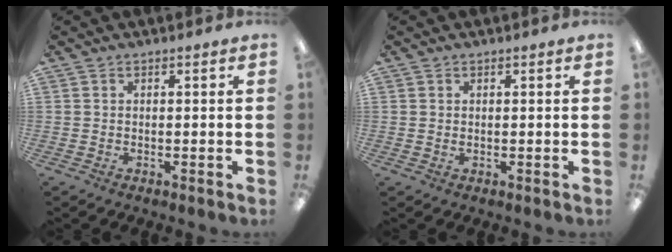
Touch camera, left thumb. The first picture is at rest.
{"total": 0.6, "force": [0.4, 0.5, 0.1], "torque": [0.004, -0.003, 0.005]}